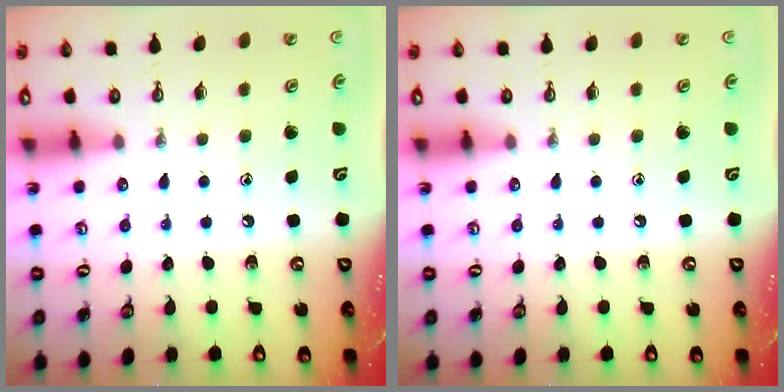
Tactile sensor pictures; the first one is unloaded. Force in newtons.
{"total": 0.0}